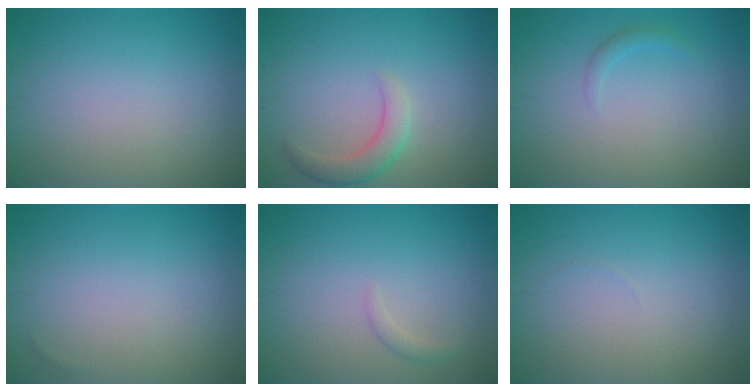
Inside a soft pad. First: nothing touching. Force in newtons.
{"total": 2.5, "press": 2.5, "slide": 0.2}
{"total": 0.9, "press": 0.9, "slide": 0.0}
{"total": 0.0}
{"total": 0.8, "press": 0.8, "slide": 0.0}
{"total": 0.0}